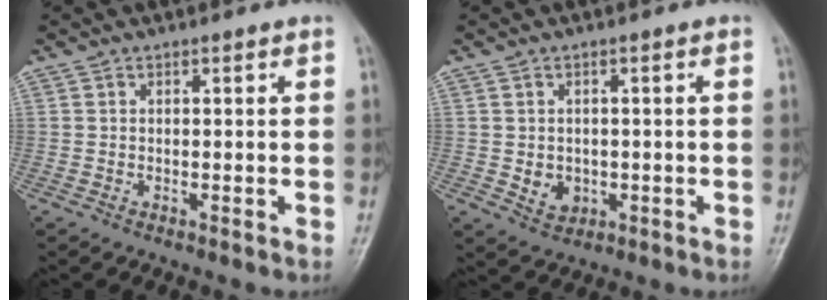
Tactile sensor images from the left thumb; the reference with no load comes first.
{"total": 3.7, "force": [-0.5, 3.2, 1.9], "torque": [-0.017, 0.000, 0.003]}